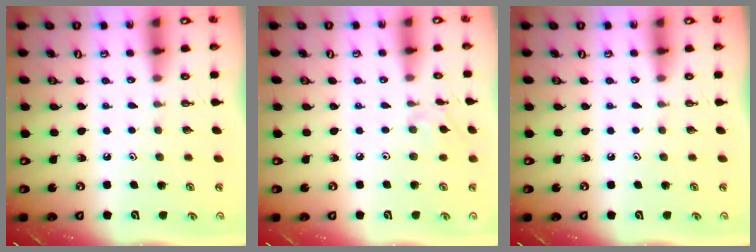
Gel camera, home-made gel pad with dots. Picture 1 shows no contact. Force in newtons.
{"total": 4.1, "press": 4.1, "slide": 0.8}
{"total": 0.0}